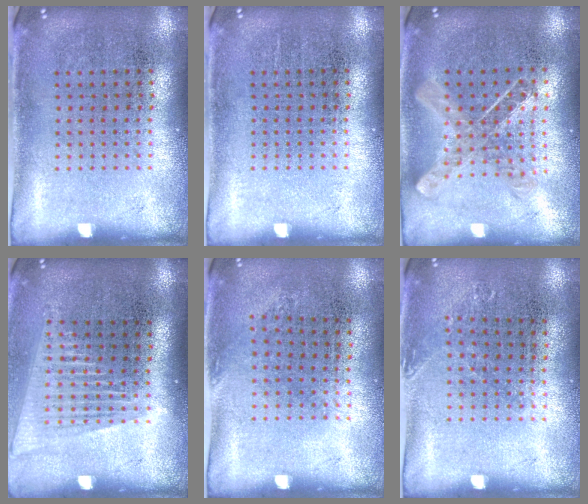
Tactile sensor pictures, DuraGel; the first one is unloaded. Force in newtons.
{"total": 0.0}
{"total": 1.0, "press": 1.0, "slide": 0.1}
{"total": 1.5, "press": 1.3, "slide": 0.6}
{"total": 0.9, "press": 0.7, "slide": 0.6}
{"total": 0.8, "press": 0.8, "slide": 0.2}